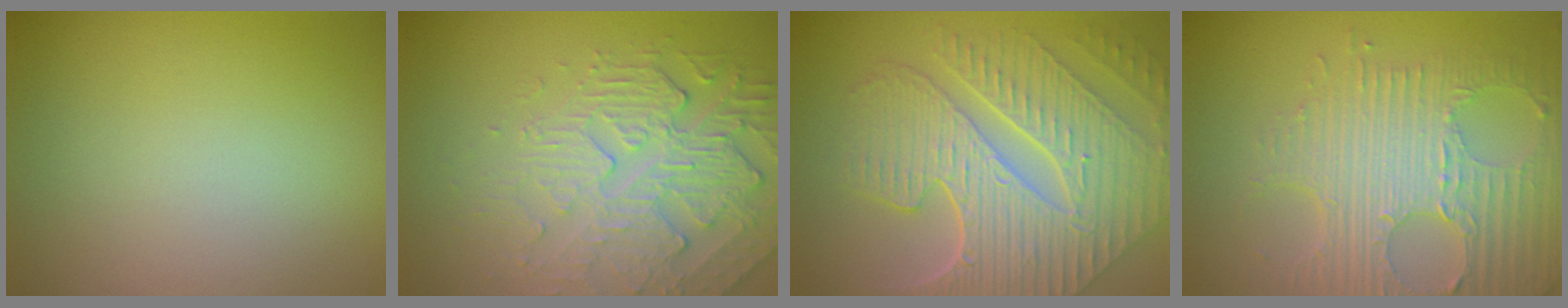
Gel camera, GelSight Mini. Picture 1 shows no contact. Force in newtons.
{"total": 4.5, "press": 4.1, "slide": 1.8}
{"total": 10.3, "press": 7.2, "slide": 7.3}
{"total": 7.9, "press": 5.6, "slide": 5.6}